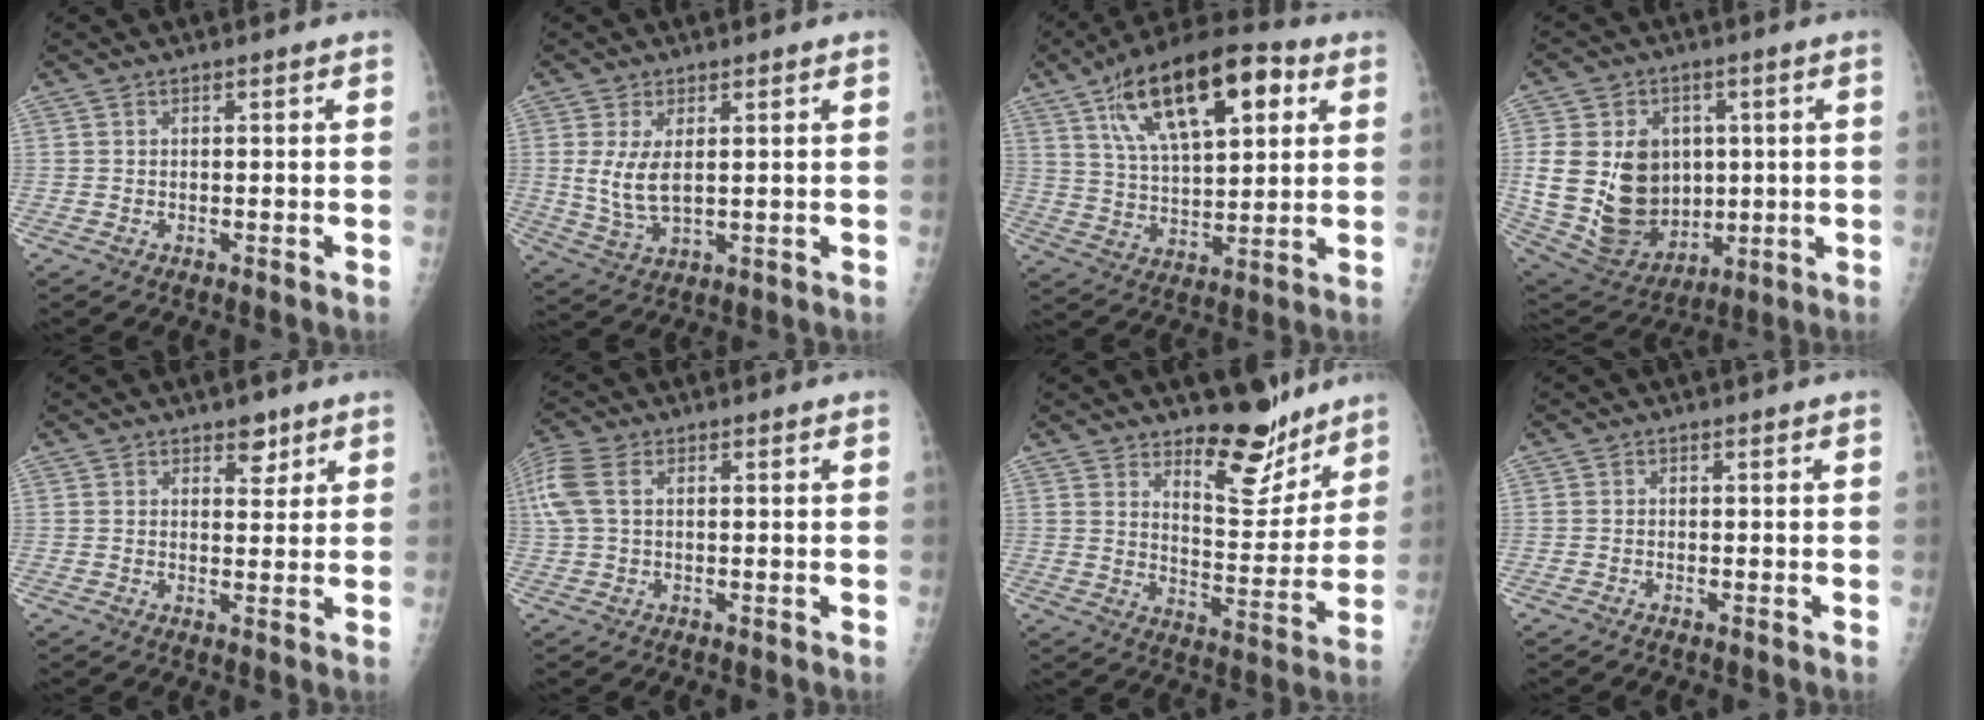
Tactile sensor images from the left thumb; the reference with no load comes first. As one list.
[{"total": 6.4, "force": [1.2, 3.0, 5.6], "torque": [-0.113, -0.014, 0.033]}, {"total": 20.9, "force": [8.9, 9.2, 16.5], "torque": [-0.250, -0.009, 0.151]}, {"total": 19.5, "force": [1.5, 14.9, 12.5], "torque": [-0.204, -0.008, 0.057]}, {"total": 3.5, "force": [2.3, 2.0, 1.7], "torque": [-0.001, -0.013, 0.032]}, {"total": 8.5, "force": [2.3, 5.1, 6.4], "torque": [-0.180, 0.025, 0.048]}, {"total": 12.3, "force": [9.5, 4.8, 6.2], "torque": [-0.051, -0.080, 0.153]}, {"total": 0.0}]